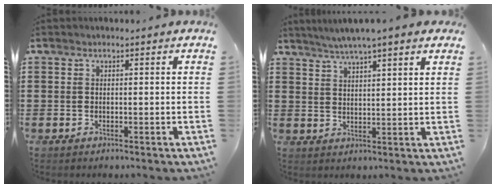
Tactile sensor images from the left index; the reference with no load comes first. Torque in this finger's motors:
{"motor_torque": [2.14, 0.00, 0.79, 0.15]}